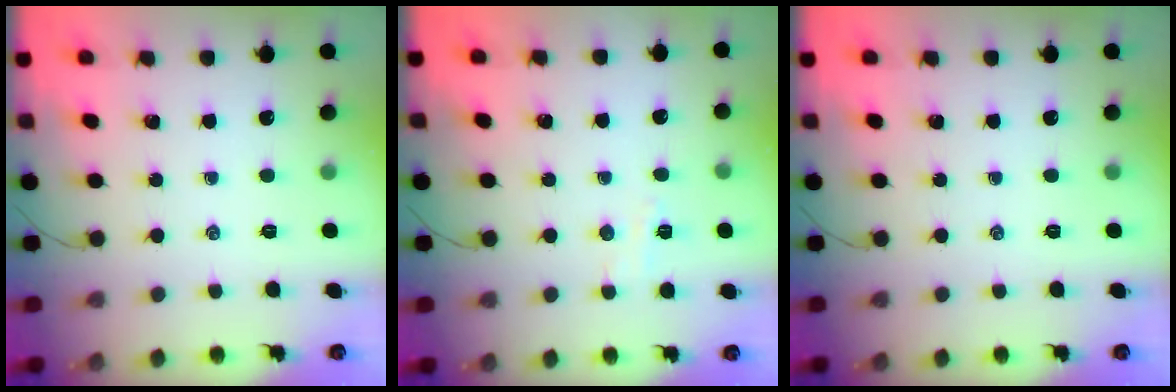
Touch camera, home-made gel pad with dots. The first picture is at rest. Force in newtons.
{"total": 3.5, "press": 3.4, "slide": 0.9}
{"total": 0.0}